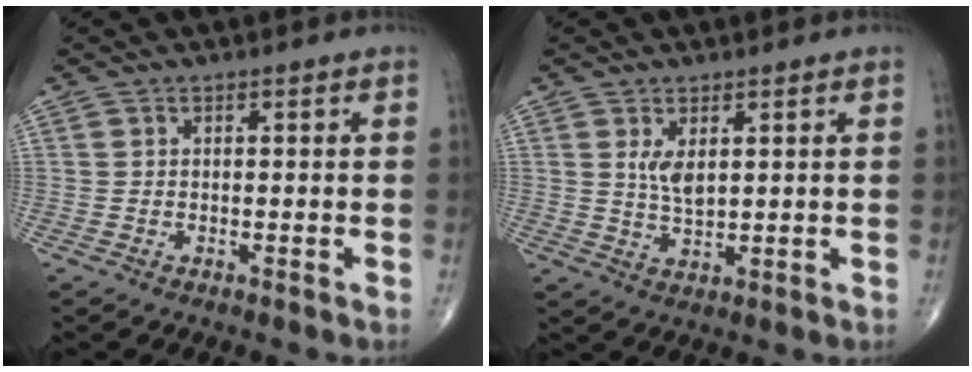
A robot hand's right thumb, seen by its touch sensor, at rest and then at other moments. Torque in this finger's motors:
{"motor_torque": [0.81, 0.38, 0.17, 0.17, 0.03]}